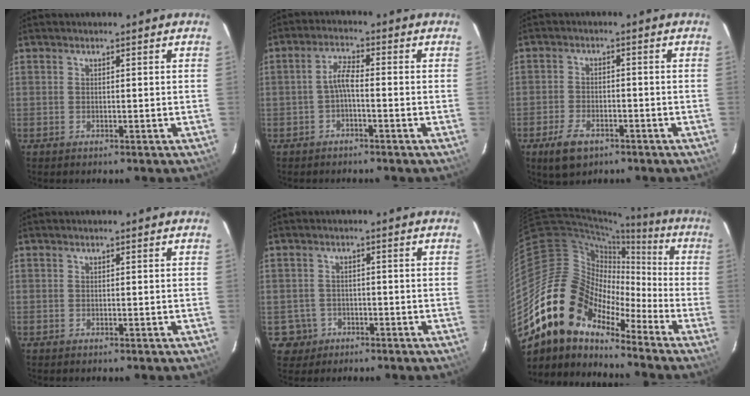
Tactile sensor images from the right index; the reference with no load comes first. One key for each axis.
{"total": 3.1, "fx": -1.3, "fy": 0.5, "fz": 2.7, "tx": -0.061, "ty": 0.010, "tz": -0.027}
{"total": 6.6, "fx": -4.1, "fy": 3.6, "fz": 3.8, "tx": -0.098, "ty": -0.006, "tz": -0.069}
{"total": 0.0}
{"total": 4.3, "fx": -1.6, "fy": 4.0, "fz": 0.0, "tx": -0.010, "ty": 0.017, "tz": -0.022}
{"total": 16.3, "fx": -11.8, "fy": 9.6, "fz": 6.0, "tx": -0.115, "ty": 0.018, "tz": -0.230}